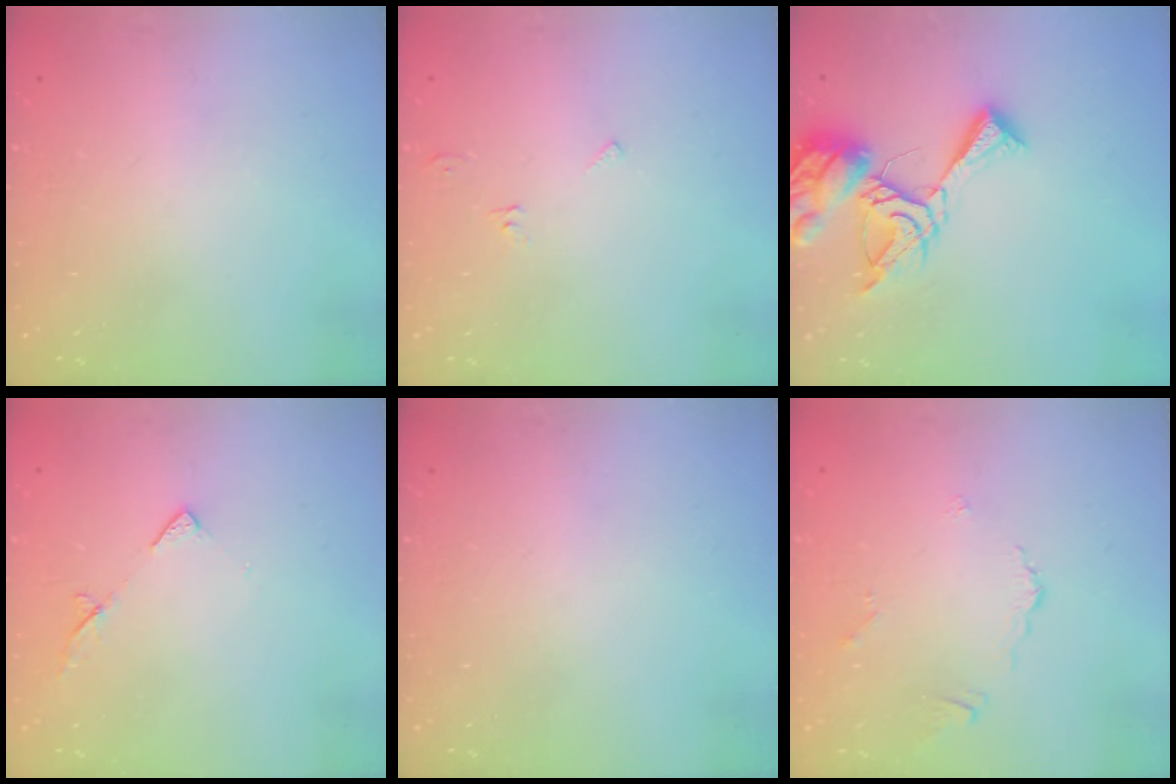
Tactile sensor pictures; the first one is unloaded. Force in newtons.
{"total": 4.1, "press": 4.1, "slide": 0.5}
{"total": 13.7, "press": 13.7, "slide": 1.4}
{"total": 7.5, "press": 7.4, "slide": 0.8}
{"total": 0.0}
{"total": 2.8, "press": 2.8, "slide": 0.6}